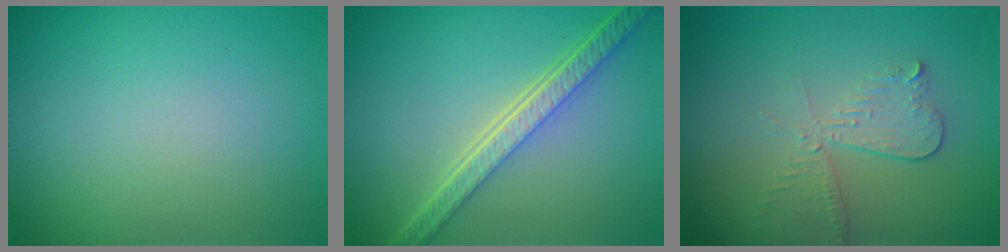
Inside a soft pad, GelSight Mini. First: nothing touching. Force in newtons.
{"total": 5.6, "press": 4.2, "slide": 3.8}
{"total": 3.0, "press": 2.7, "slide": 1.4}